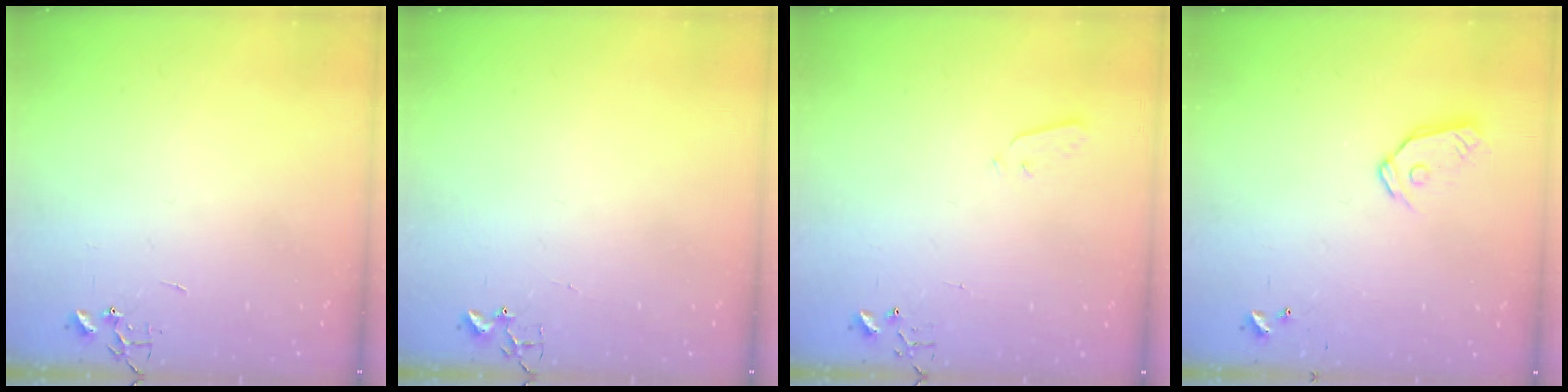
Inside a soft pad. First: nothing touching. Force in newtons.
{"total": 1.7, "press": 1.6, "slide": 0.2}
{"total": 3.1, "press": 3.1, "slide": 0.7}
{"total": 9.2, "press": 9.2, "slide": 1.0}